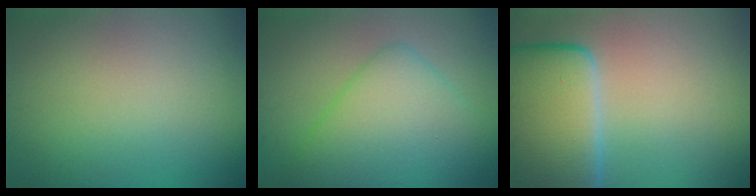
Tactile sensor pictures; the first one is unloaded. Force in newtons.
{"total": 7.8, "press": 7.8, "slide": 0.0}
{"total": 13.2, "press": 13.2, "slide": 0.9}